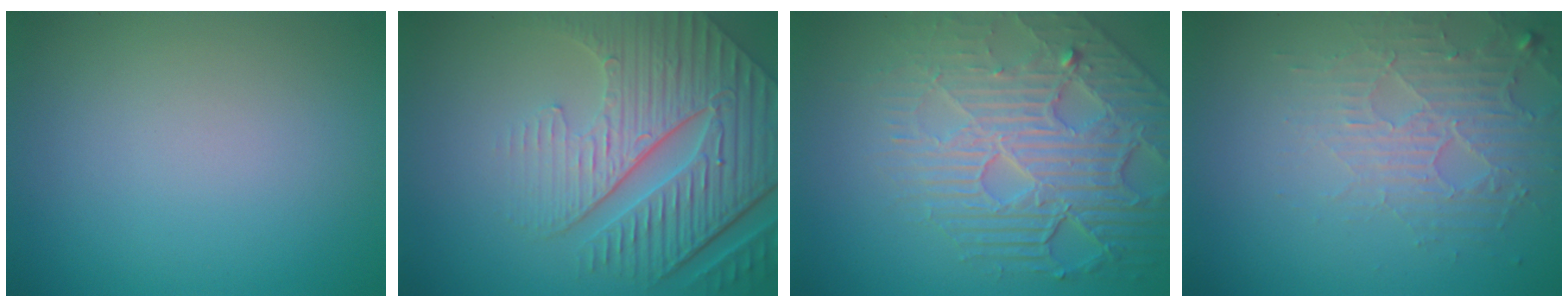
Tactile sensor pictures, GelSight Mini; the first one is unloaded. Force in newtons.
{"total": 8.8, "press": 6.2, "slide": 6.3}
{"total": 7.0, "press": 5.5, "slide": 4.4}
{"total": 3.8, "press": 3.3, "slide": 1.9}